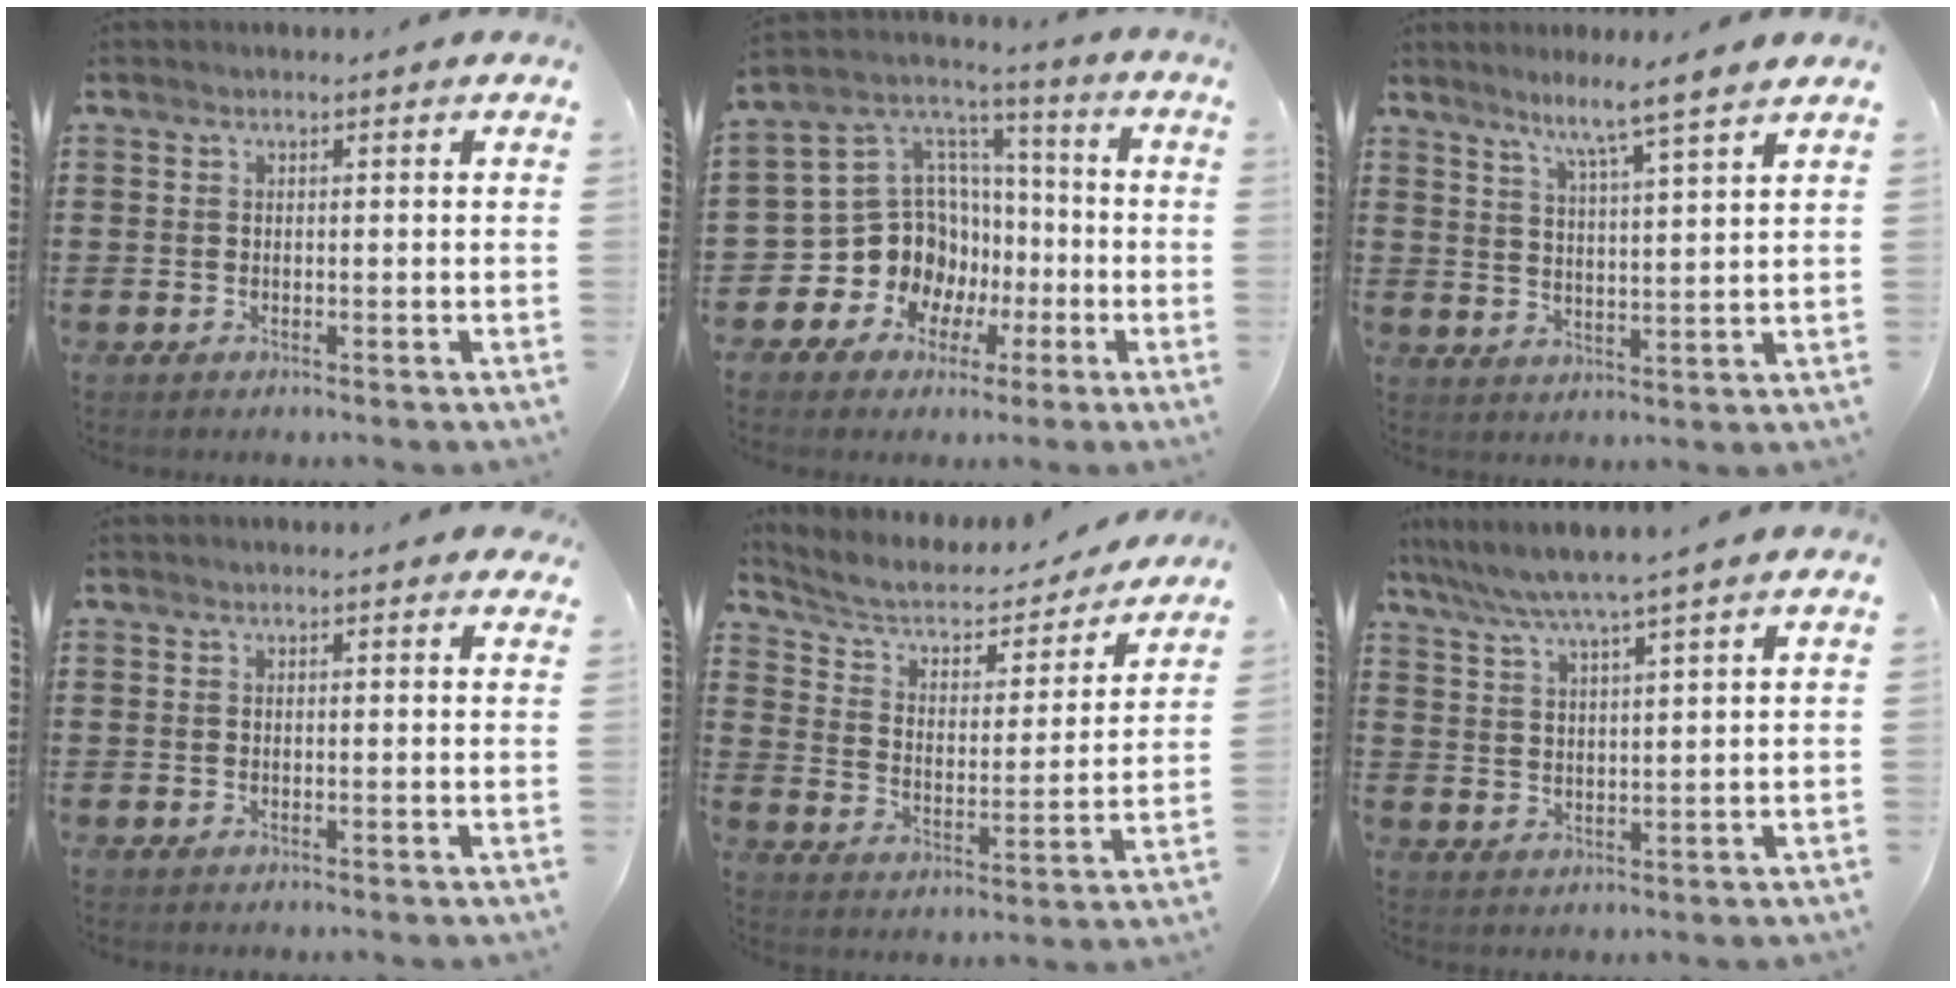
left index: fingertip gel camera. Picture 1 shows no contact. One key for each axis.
{"total": 12.7, "fx": -3.2, "fy": 11.4, "fz": 4.5, "tx": -0.139, "ty": -0.006, "tz": -0.049}
{"total": 5.3, "fx": 4.5, "fy": -1.4, "fz": 2.5, "tx": -0.067, "ty": -0.026, "tz": 0.071}
{"total": 1.1, "fx": 1.0, "fy": 0.0, "fz": 0.5, "tx": -0.011, "ty": 0.000, "tz": 0.018}
{"total": 4.5, "fx": 3.3, "fy": 2.3, "fz": 2.0, "tx": -0.060, "ty": -0.022, "tz": 0.049}
{"total": 5.2, "fx": 4.4, "fy": -0.7, "fz": 2.6, "tx": -0.064, "ty": -0.020, "tz": 0.075}